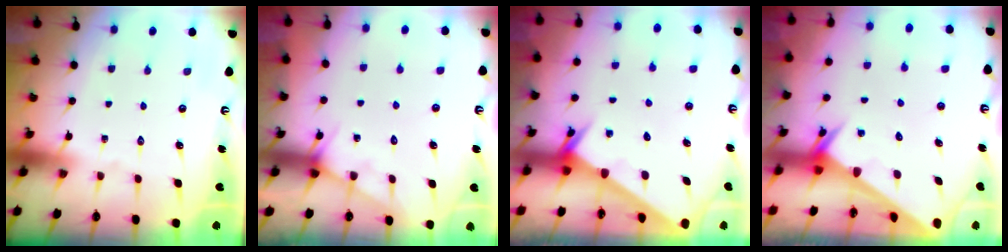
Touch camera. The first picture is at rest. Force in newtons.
{"total": 6.0, "press": 6.0, "slide": 0.4}
{"total": 2.4, "press": 2.4, "slide": 0.1}
{"total": 2.3, "press": 2.3, "slide": 0.1}